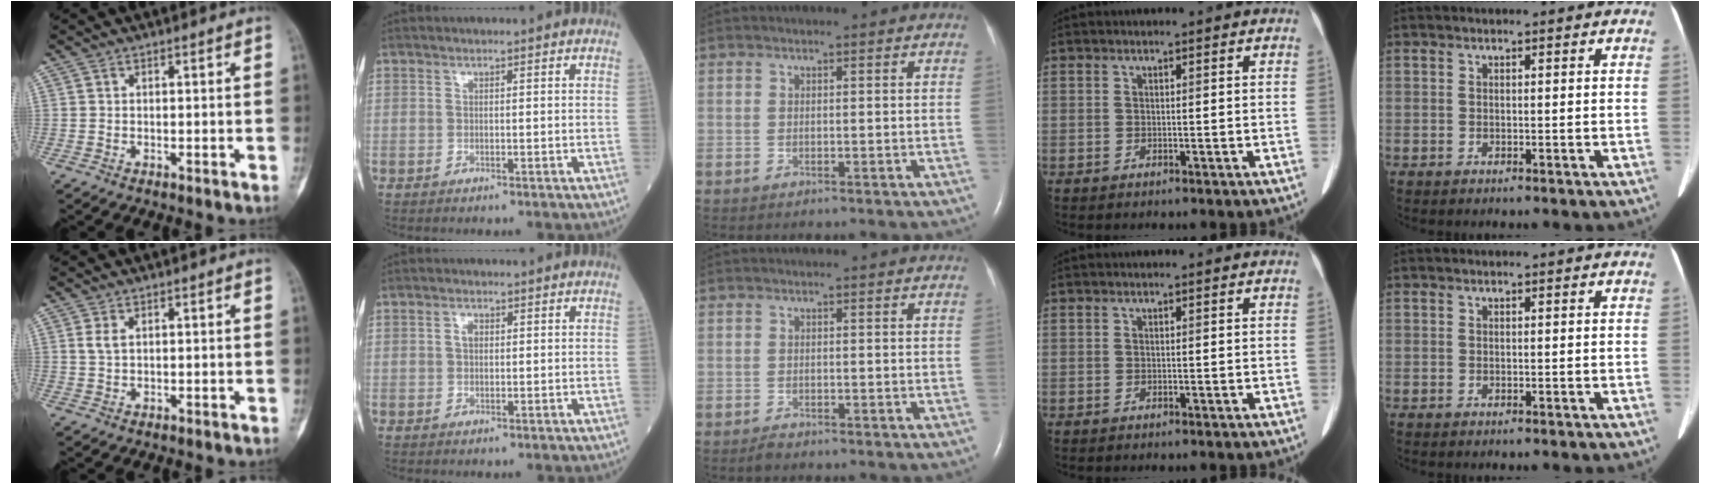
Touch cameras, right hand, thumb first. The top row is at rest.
{"thumb": {"total": 1.9, "force": [0.6, 1.0, 1.4], "torque": [-0.035, 0.006, 0.018]}, "index": {"total": 1.5, "force": [0.4, 1.0, 1.1], "torque": [-0.019, 0.003, 0.005]}, "middle": {"total": 1.0, "force": [-0.9, 0.3, 0.3], "torque": [-0.012, -0.002, -0.014]}}